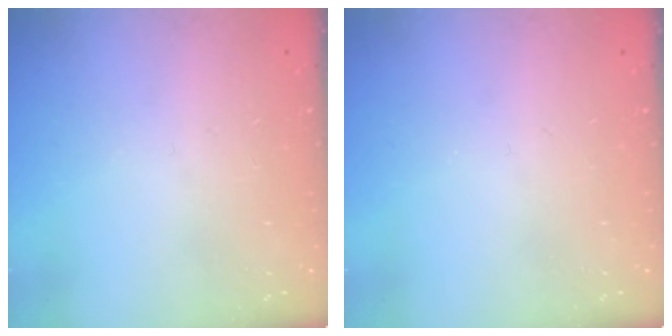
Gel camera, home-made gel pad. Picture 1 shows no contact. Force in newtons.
{"total": 0.0}